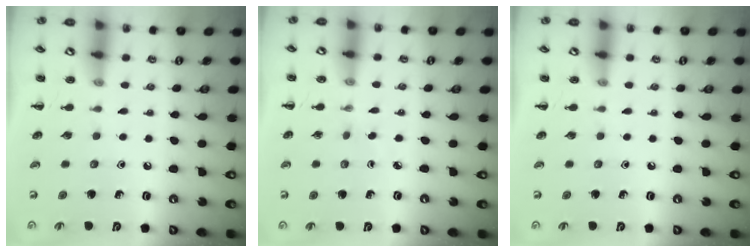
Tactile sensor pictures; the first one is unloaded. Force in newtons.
{"total": 1.7, "press": 1.5, "slide": 0.8}
{"total": 0.0}